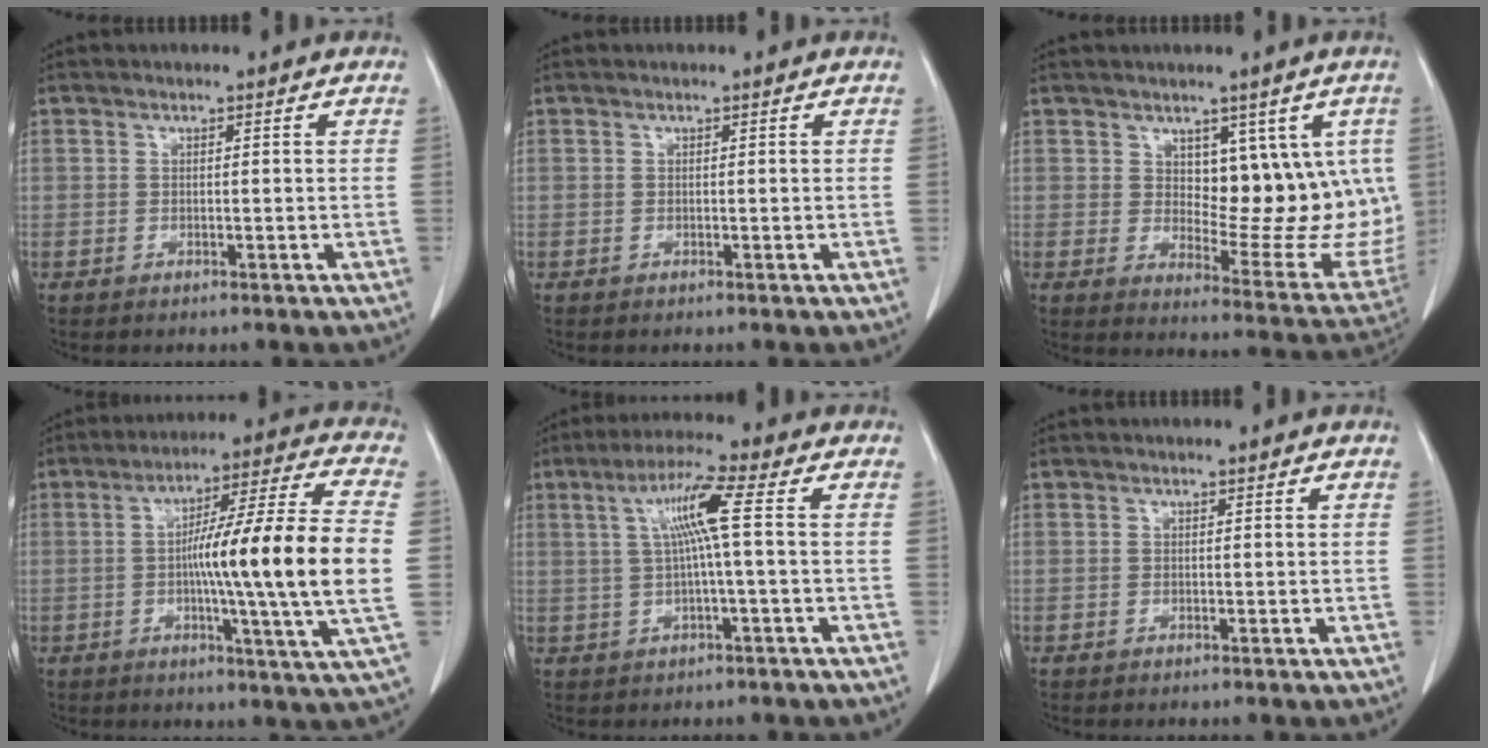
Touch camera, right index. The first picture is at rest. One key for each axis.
{"total": 0.0}
{"total": 13.5, "fx": 3.4, "fy": 7.1, "fz": 10.9, "tx": -0.121, "ty": -0.002, "tz": 0.065}
{"total": 19.2, "fx": -1.2, "fy": -1.3, "fz": 19.1, "tx": -0.292, "ty": -0.001, "tz": -0.033}
{"total": 6.8, "fx": 1.0, "fy": -0.8, "fz": 6.7, "tx": -0.126, "ty": 0.017, "tz": 0.024}
{"total": 0.0}